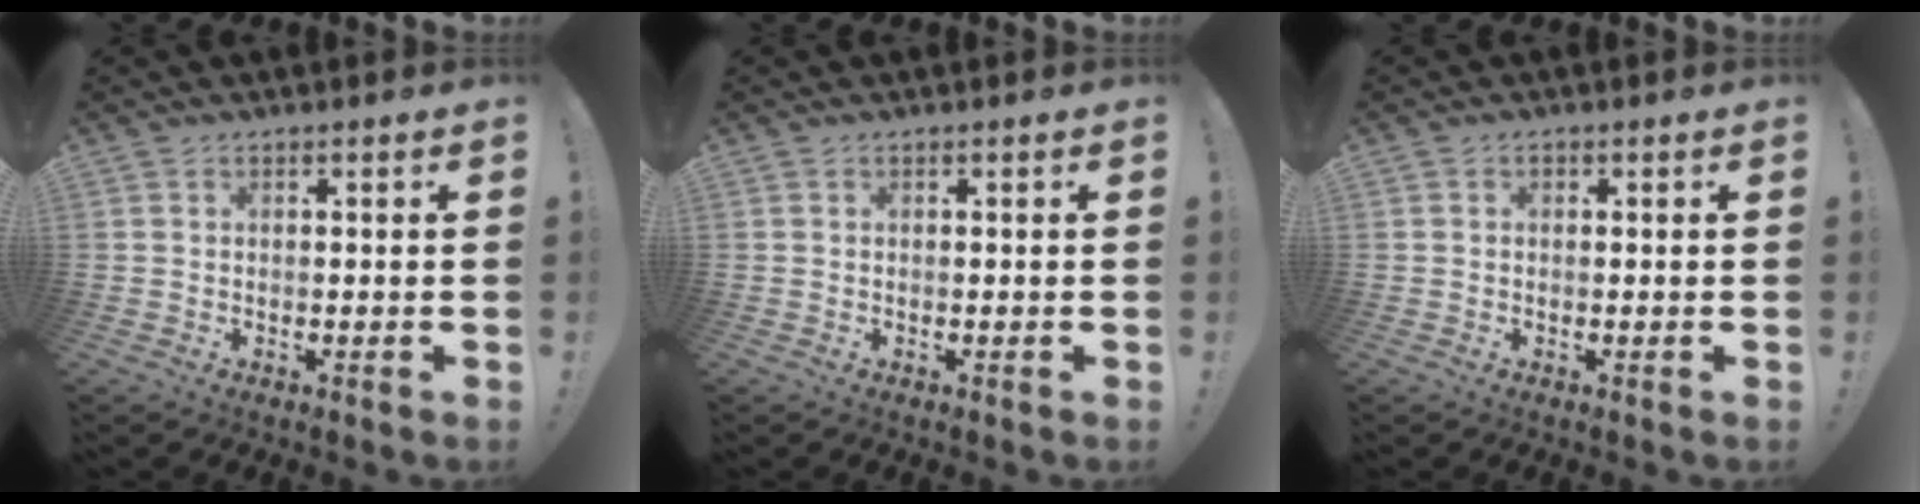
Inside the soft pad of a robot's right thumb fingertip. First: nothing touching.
{"total": 0.0}
{"total": 0.5, "force": [-0.1, 0.5, 0.1], "torque": [0.004, -0.001, -0.004]}